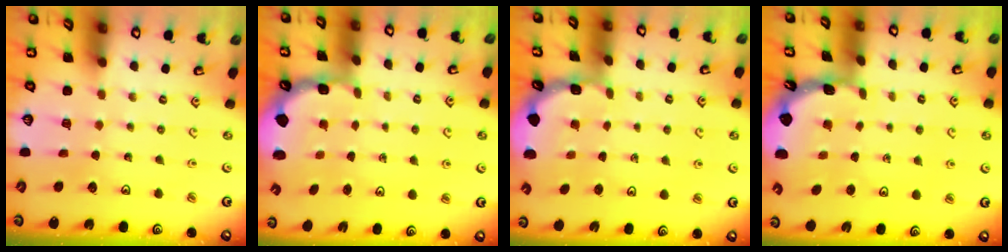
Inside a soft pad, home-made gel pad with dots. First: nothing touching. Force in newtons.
{"total": 1.8, "press": 1.6, "slide": 0.8}
{"total": 1.8, "press": 1.8, "slide": 0.3}
{"total": 1.7, "press": 1.7, "slide": 0.1}